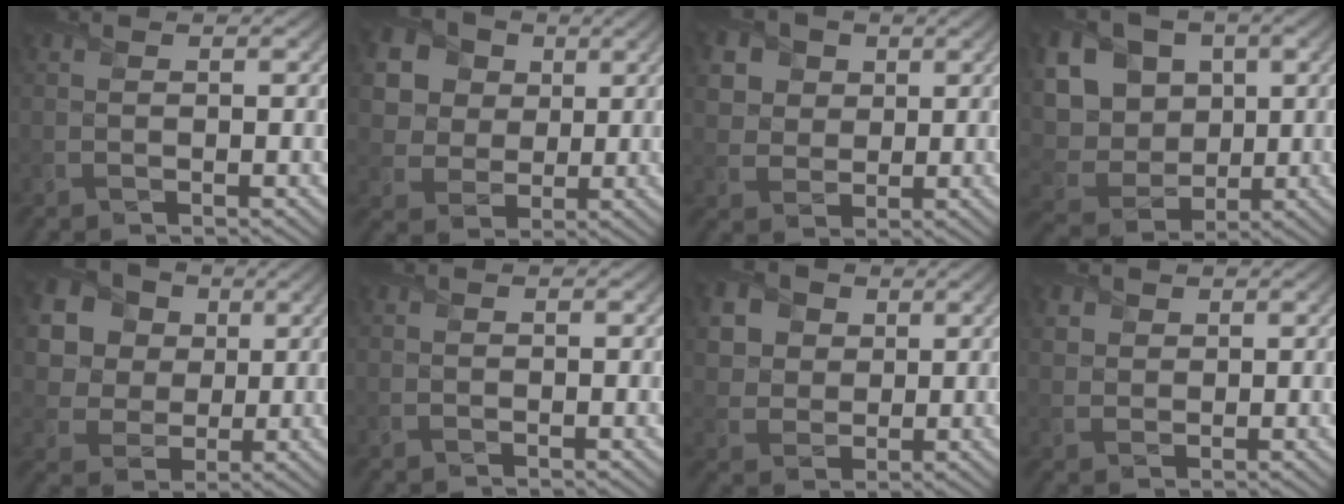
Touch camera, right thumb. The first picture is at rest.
{"total": 12.6, "force": [5.4, 9.9, 5.7], "torque": [-0.178, 0.020, 0.112]}
{"total": 7.5, "force": [3.4, 5.9, 3.0], "torque": [-0.124, 0.009, 0.062]}
{"total": 13.3, "force": [3.8, 10.6, 7.0], "torque": [-0.188, 0.016, 0.083]}
{"total": 14.0, "force": [5.9, 11.0, 6.3], "torque": [-0.200, 0.026, 0.127]}
{"total": 0.0}
{"total": 8.2, "force": [3.6, 6.4, 3.6], "torque": [-0.143, 0.012, 0.074]}
{"total": 2.6, "force": [1.5, 1.9, 0.7], "torque": [-0.029, -0.003, 0.034]}